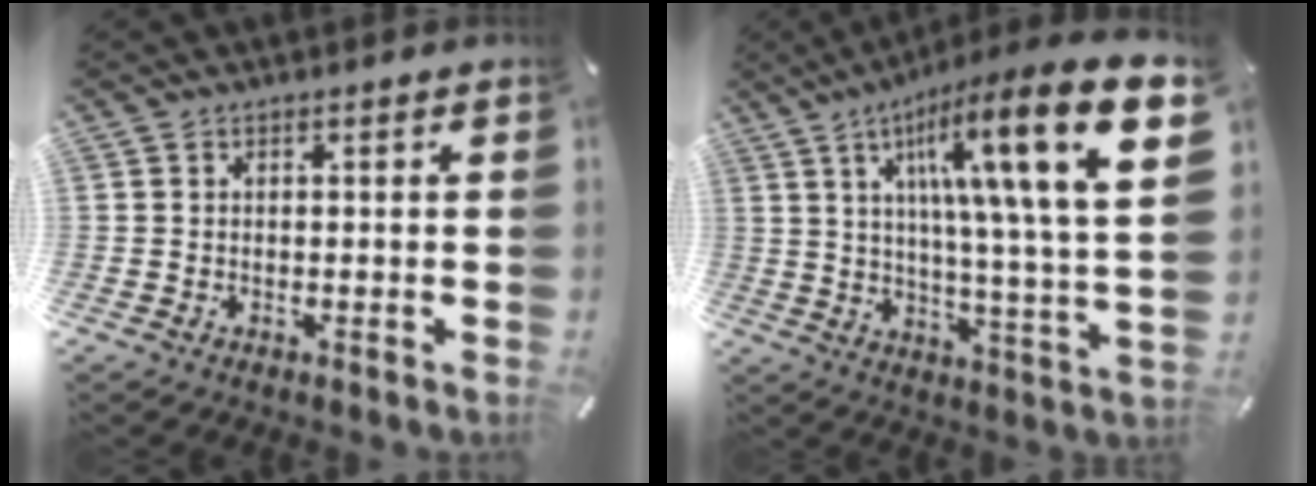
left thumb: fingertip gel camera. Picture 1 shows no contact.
{"total": 24.5, "force": [10.4, 4.1, 21.8], "torque": [-0.347, -0.062, 0.150]}